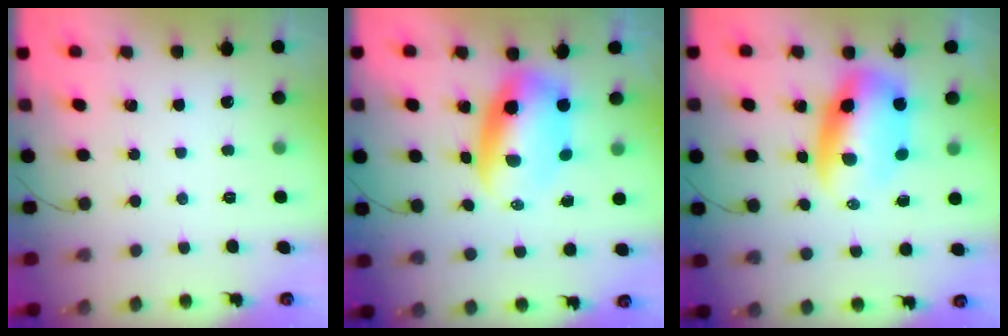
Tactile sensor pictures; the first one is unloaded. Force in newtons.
{"total": 8.8, "press": 8.4, "slide": 2.5}
{"total": 9.9, "press": 9.6, "slide": 2.6}